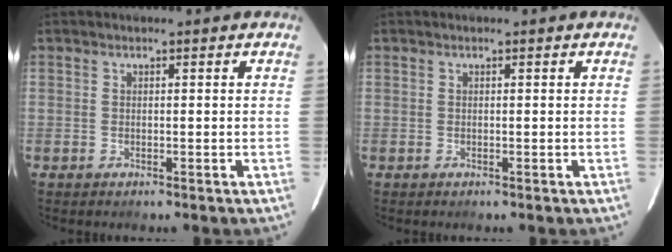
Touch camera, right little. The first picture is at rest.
{"total": 0.0}